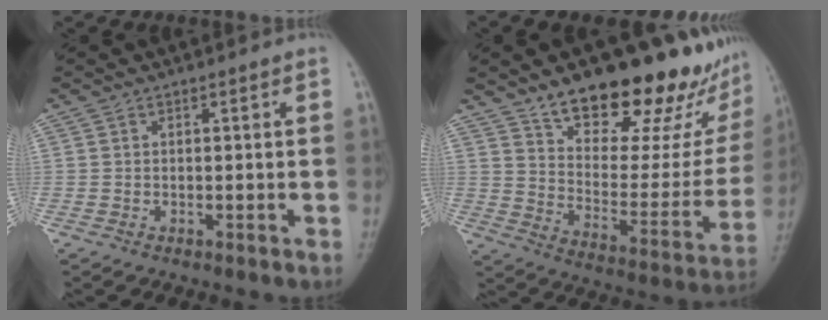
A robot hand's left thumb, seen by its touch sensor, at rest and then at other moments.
{"total": 25.5, "force": [17.8, 10.0, 15.4], "torque": [-0.172, -0.088, 0.259]}